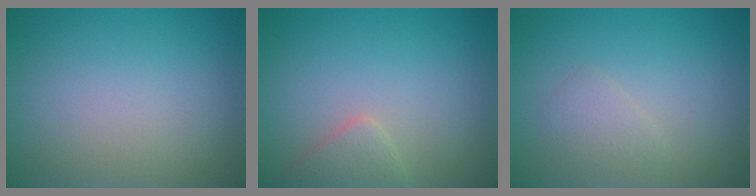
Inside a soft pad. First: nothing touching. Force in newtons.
{"total": 2.2, "press": 2.2, "slide": 0.1}
{"total": 1.3, "press": 1.3, "slide": 0.0}